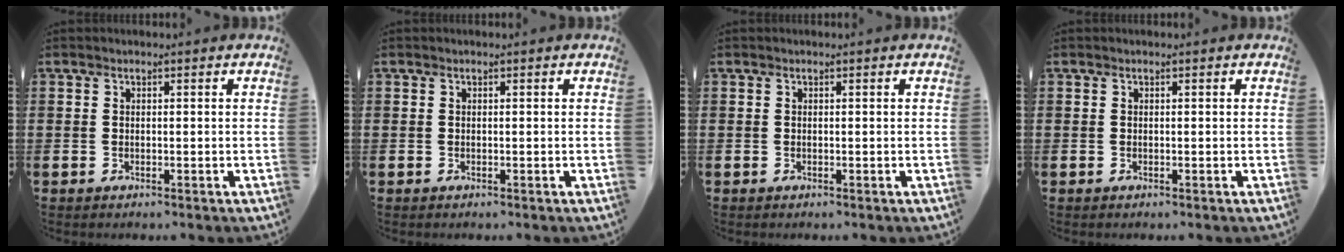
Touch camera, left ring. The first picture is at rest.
{"total": 0.0}
{"total": 0.0}
{"total": 0.0}